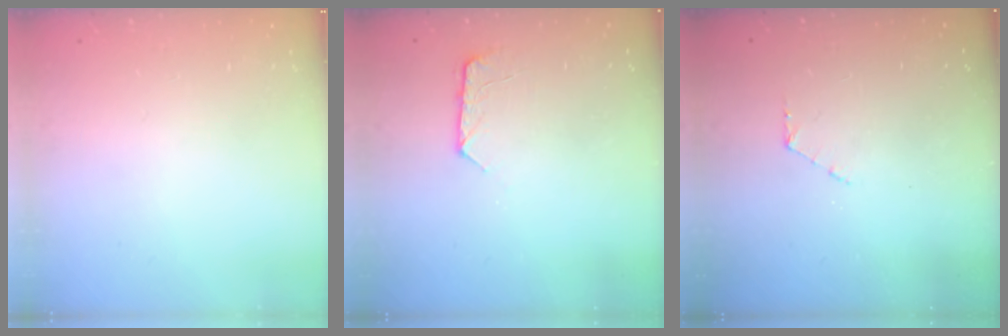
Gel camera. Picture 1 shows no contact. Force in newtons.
{"total": 8.1, "press": 8.1, "slide": 0.7}
{"total": 4.0, "press": 4.0, "slide": 0.4}